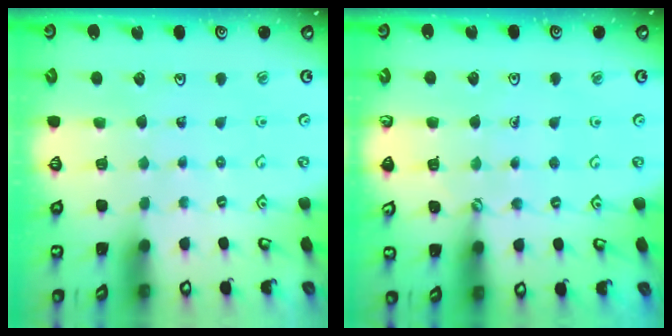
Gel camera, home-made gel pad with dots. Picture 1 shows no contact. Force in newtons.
{"total": 2.4, "press": 2.4, "slide": 0.3}